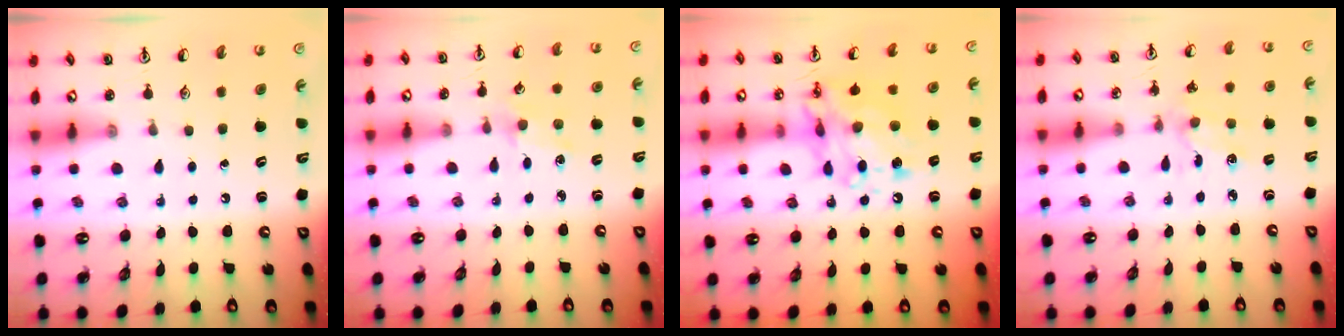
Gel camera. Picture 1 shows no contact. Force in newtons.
{"total": 2.8, "press": 2.8, "slide": 0.4}
{"total": 14.0, "press": 13.9, "slide": 1.4}
{"total": 3.0, "press": 2.9, "slide": 0.7}